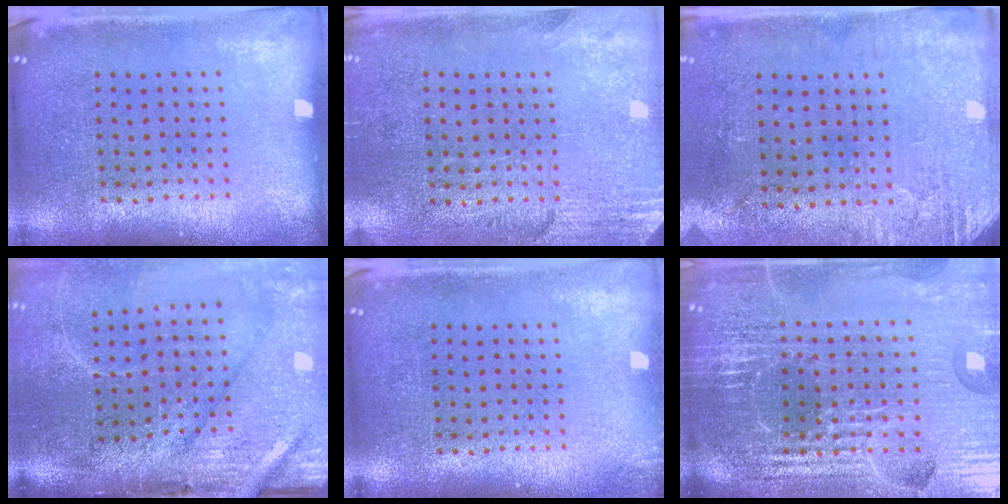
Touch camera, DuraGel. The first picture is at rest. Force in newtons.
{"total": 2.8, "press": 2.5, "slide": 1.4}
{"total": 2.8, "press": 2.4, "slide": 1.5}
{"total": 4.2, "press": 3.6, "slide": 2.3}
{"total": 0.7, "press": 0.7, "slide": 0.1}
{"total": 6.5, "press": 5.7, "slide": 3.0}